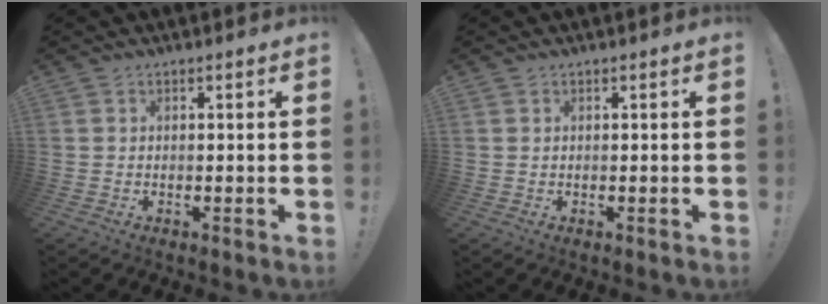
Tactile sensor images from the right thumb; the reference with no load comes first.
{"total": 0.0}